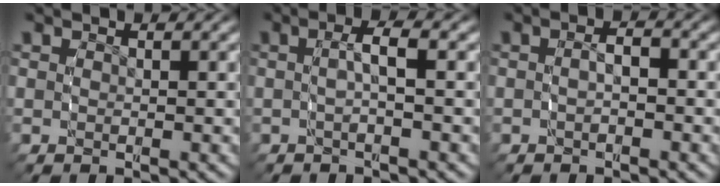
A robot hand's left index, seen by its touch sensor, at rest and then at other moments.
{"total": 2.5, "force": [-0.3, 0.8, 2.4], "torque": [-0.048, 0.007, -0.011]}
{"total": 1.8, "force": [-0.8, 1.0, 1.3], "torque": [-0.024, -0.002, -0.016]}